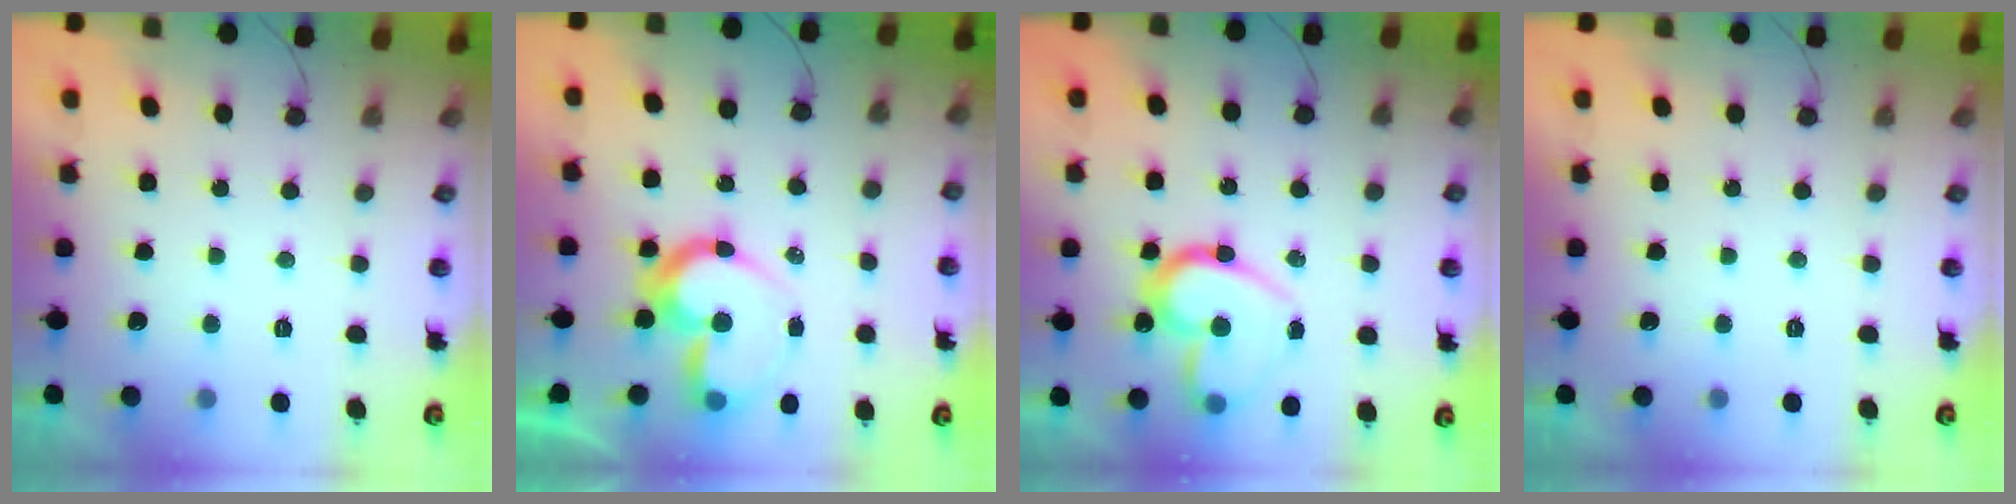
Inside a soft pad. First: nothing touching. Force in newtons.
{"total": 12.3, "press": 12.2, "slide": 2.0}
{"total": 16.5, "press": 16.4, "slide": 1.9}
{"total": 0.0}